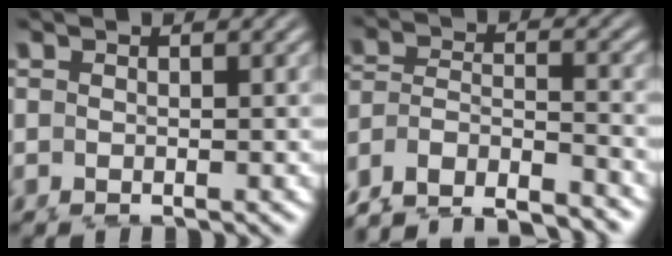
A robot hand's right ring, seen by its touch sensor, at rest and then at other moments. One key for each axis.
{"total": 11.9, "fx": -8.2, "fy": 8.0, "fz": 3.5, "tx": -0.098, "ty": -0.053, "tz": -0.138}